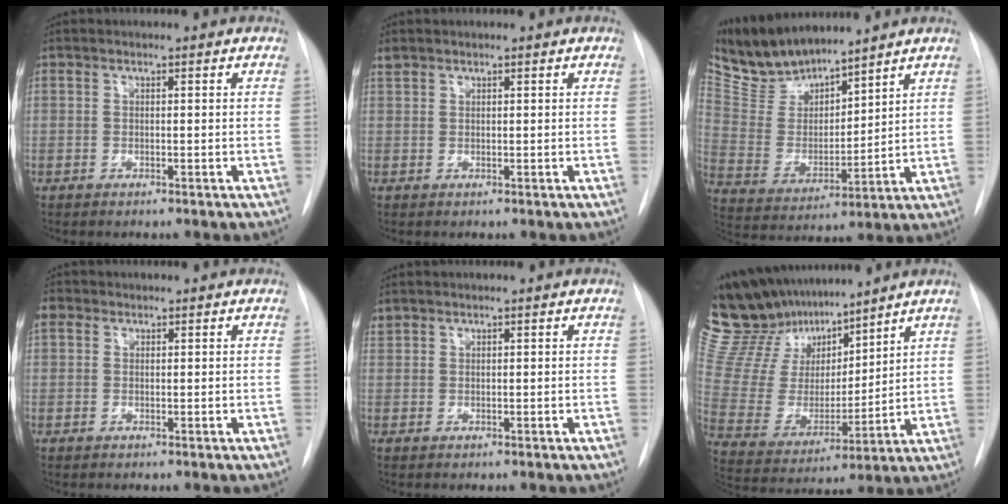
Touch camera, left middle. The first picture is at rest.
{"total": 1.1, "force": [0.9, 0.5, 0.1], "torque": [-0.006, 0.011, 0.020]}
{"total": 11.0, "force": [10.4, 2.6, 2.5], "torque": [-0.062, 0.004, 0.217]}
{"total": 2.0, "force": [1.0, 1.6, 0.6], "torque": [-0.012, 0.015, 0.017]}
{"total": 0.9, "force": [0.8, 0.4, -0.1], "torque": [-0.001, 0.011, 0.019]}
{"total": 20.8, "force": [18.2, 6.7, 7.7], "torque": [-0.154, 0.027, 0.346]}